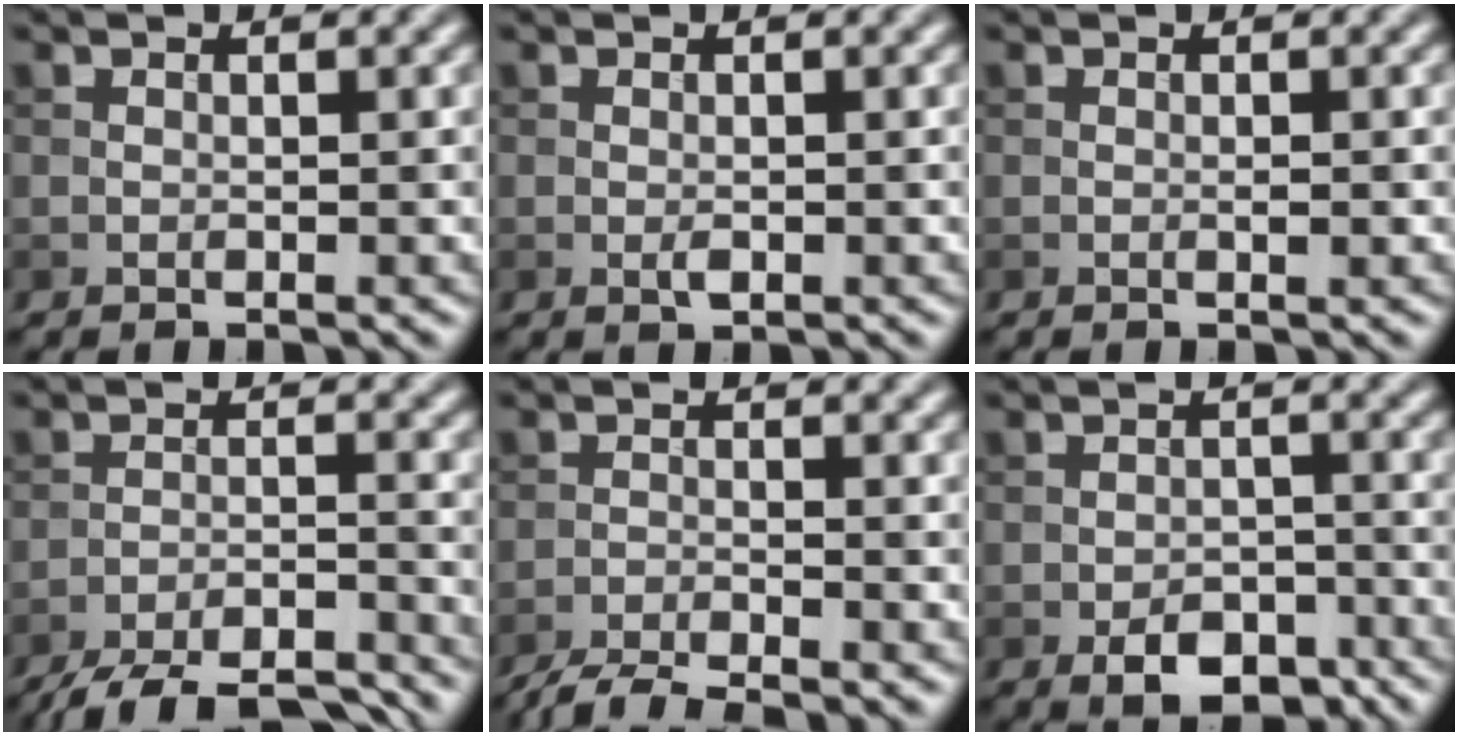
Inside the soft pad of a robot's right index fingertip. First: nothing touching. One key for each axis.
{"total": 0.9, "fx": -0.3, "fy": 0.5, "fz": 0.8, "tx": -0.013, "ty": -0.001, "tz": -0.004}
{"total": 0.5, "fx": -0.1, "fy": 0.1, "fz": 0.5, "tx": -0.009, "ty": -0.001, "tz": -0.001}
{"total": 10.2, "fx": -9.4, "fy": 2.1, "fz": 3.6, "tx": -0.058, "ty": -0.019, "tz": -0.141}
{"total": 4.3, "fx": -3.7, "fy": 0.5, "fz": 2.0, "tx": -0.039, "ty": -0.004, "tz": -0.076}
{"total": 4.9, "fx": -3.0, "fy": 2.7, "fz": 2.8, "tx": -0.039, "ty": -0.006, "tz": -0.047}